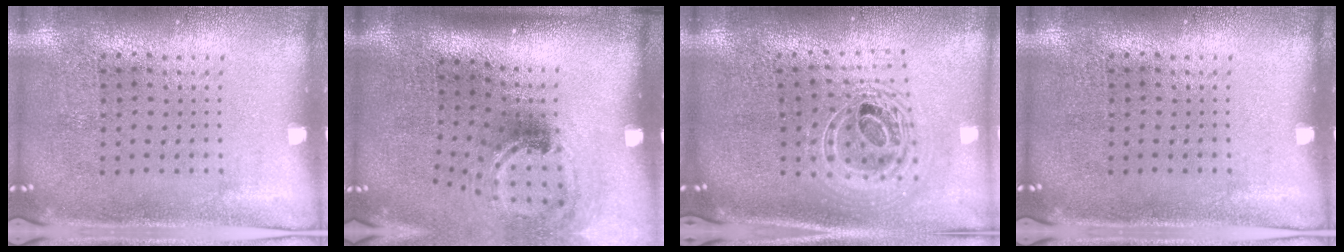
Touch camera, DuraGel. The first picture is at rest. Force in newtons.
{"total": 1.8, "press": 1.1, "slide": 1.4}
{"total": 2.4, "press": 1.8, "slide": 1.6}
{"total": 0.0}